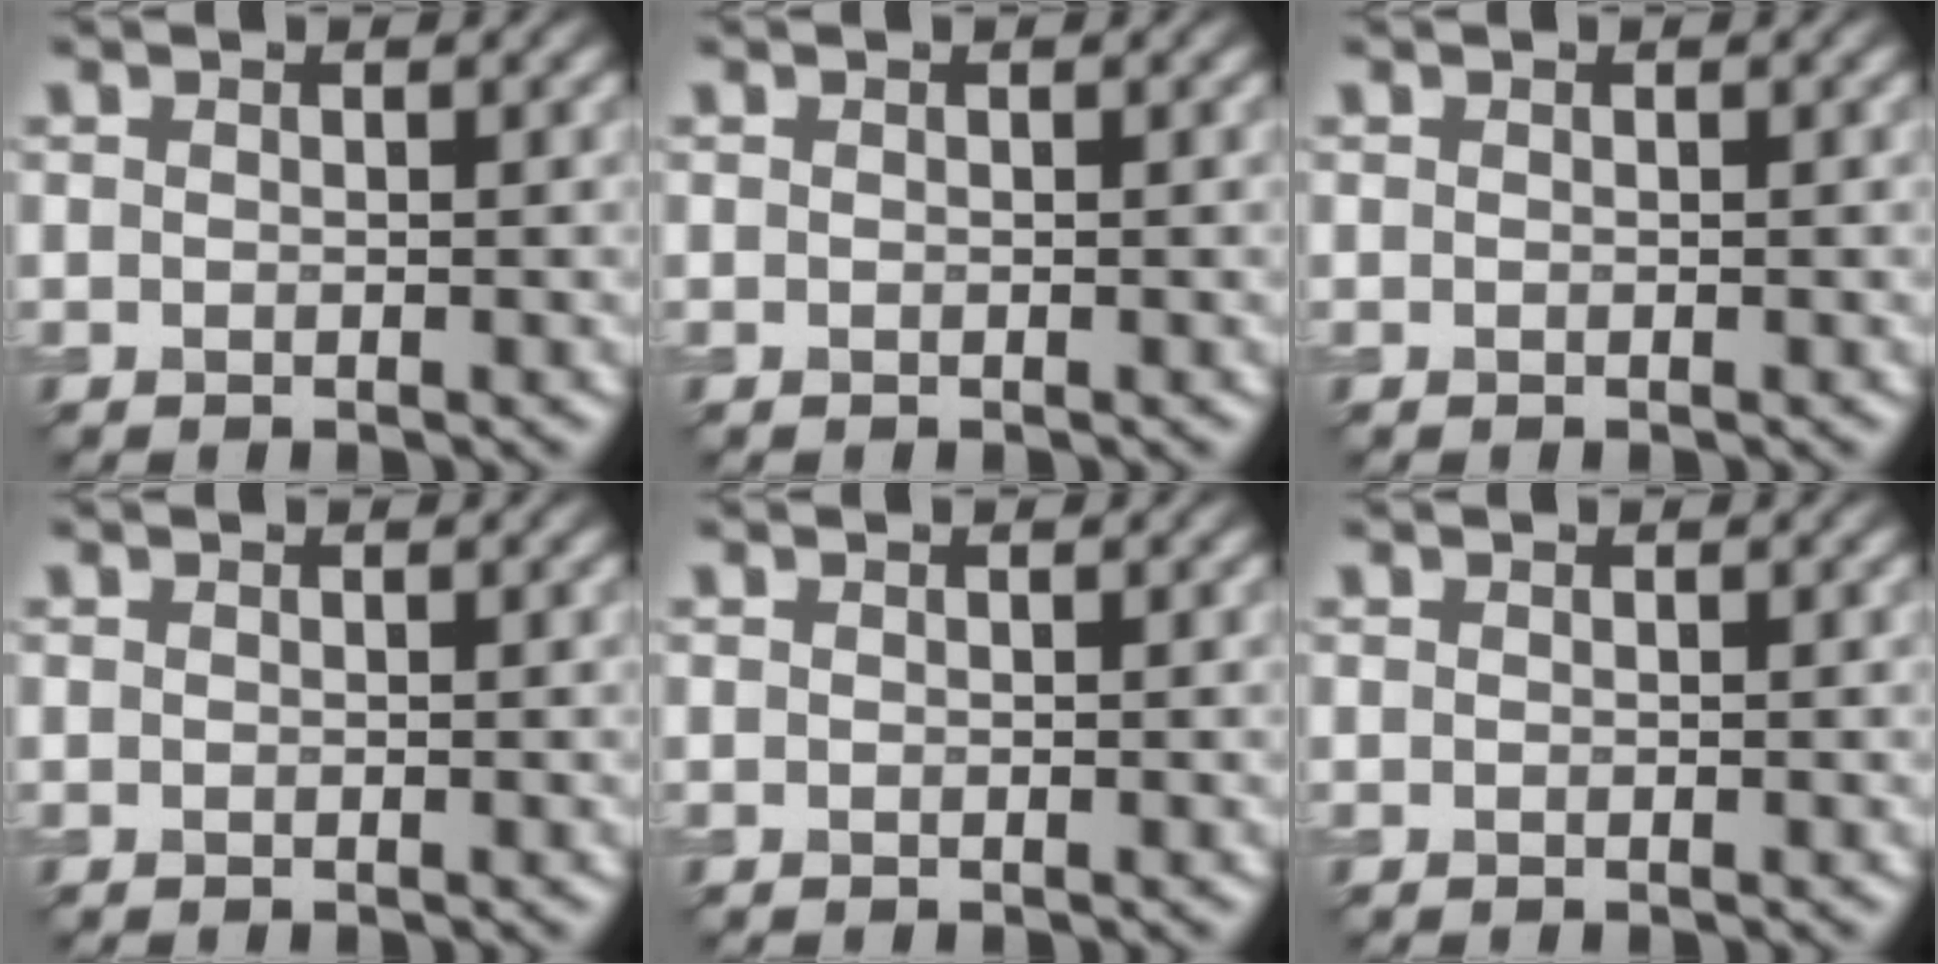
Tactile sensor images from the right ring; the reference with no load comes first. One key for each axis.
{"total": 0.0}
{"total": 0.0}
{"total": 0.0}
{"total": 0.0}
{"total": 0.0}